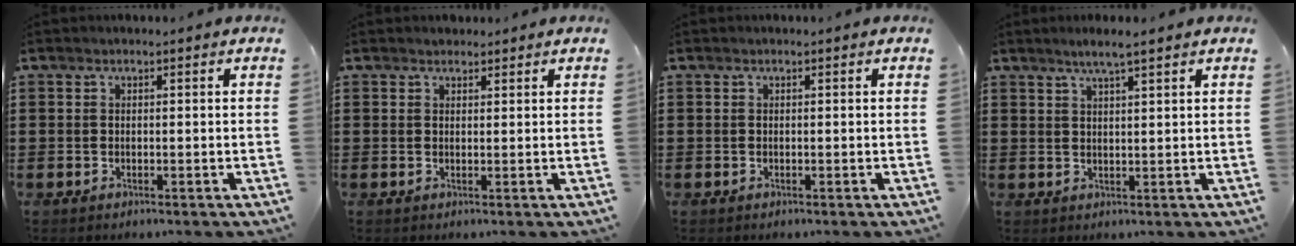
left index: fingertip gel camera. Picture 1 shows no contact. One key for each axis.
{"total": 1.0, "fx": 1.0, "fy": 0.4, "fz": 0.0, "tx": -0.002, "ty": 0.001, "tz": 0.020}
{"total": 0.0}
{"total": 2.9, "fx": 2.2, "fy": -0.1, "fz": 1.9, "tx": -0.040, "ty": 0.003, "tz": 0.038}